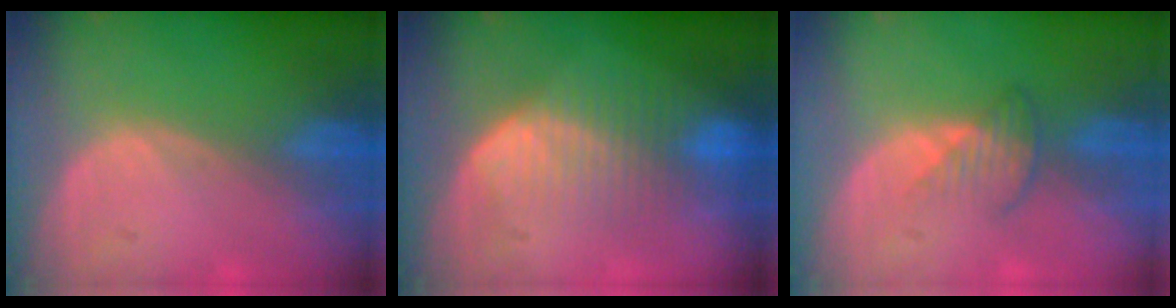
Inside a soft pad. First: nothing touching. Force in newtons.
{"total": 7.7, "press": 7.4, "slide": 2.2}
{"total": 3.3, "press": 2.9, "slide": 1.4}